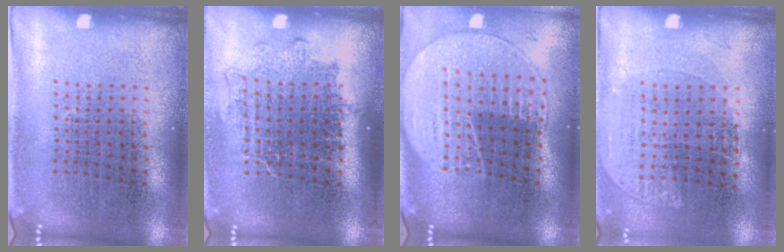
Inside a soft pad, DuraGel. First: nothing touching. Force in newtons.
{"total": 1.2, "press": 1.1, "slide": 0.6}
{"total": 2.0, "press": 1.7, "slide": 0.9}
{"total": 1.1, "press": 0.9, "slide": 0.6}